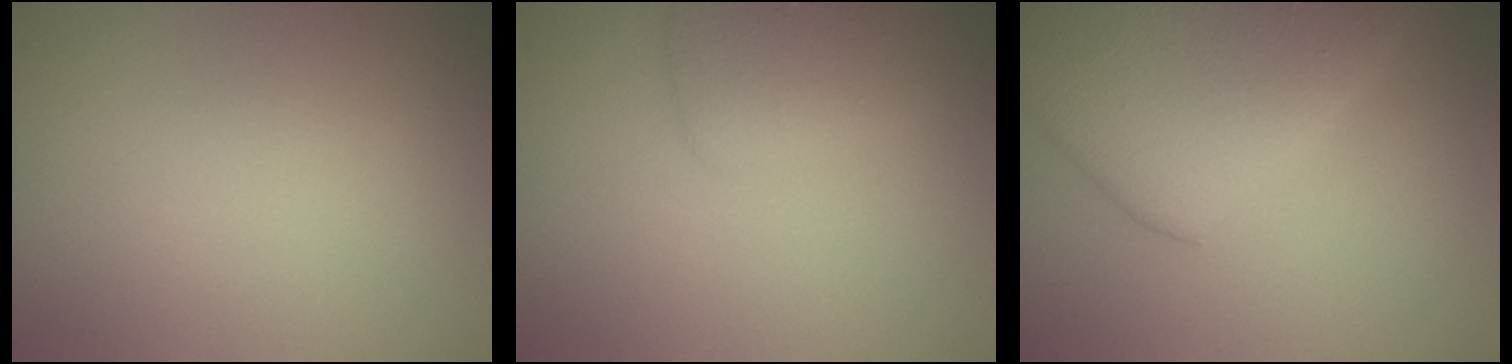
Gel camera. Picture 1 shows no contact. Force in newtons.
{"total": 2.4, "press": 2.4, "slide": 0.0}
{"total": 8.2, "press": 8.2, "slide": 0.3}